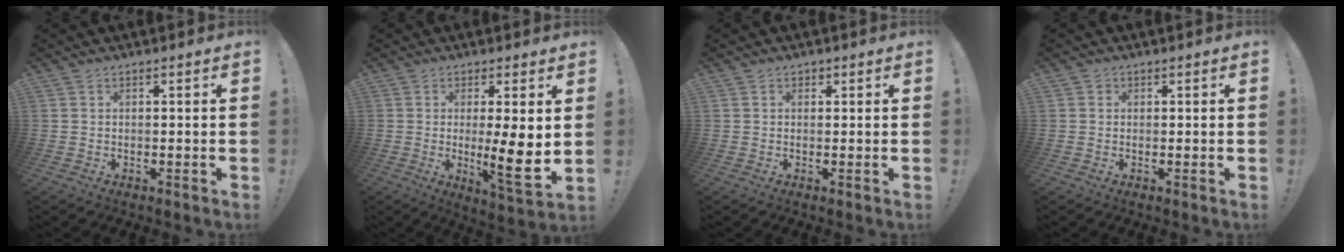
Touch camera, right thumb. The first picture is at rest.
{"total": 11.1, "force": [-0.4, 1.1, 11.1], "torque": [-0.161, -0.021, -0.008]}
{"total": 1.0, "force": [0.5, 0.8, 0.2], "torque": [-0.001, -0.001, 0.009]}
{"total": 0.9, "force": [0.4, 0.8, 0.1], "torque": [0.002, 0.000, 0.007]}